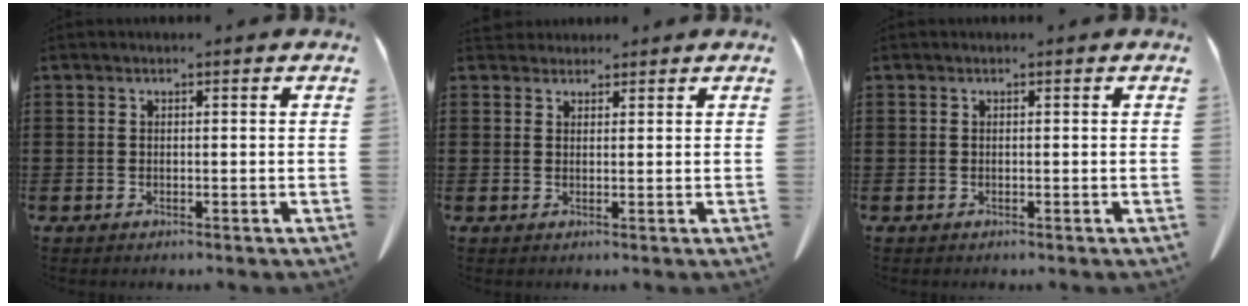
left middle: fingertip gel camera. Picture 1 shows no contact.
{"total": 1.8, "force": [1.7, 0.7, 0.2], "torque": [-0.009, 0.003, 0.035]}
{"total": 0.0}